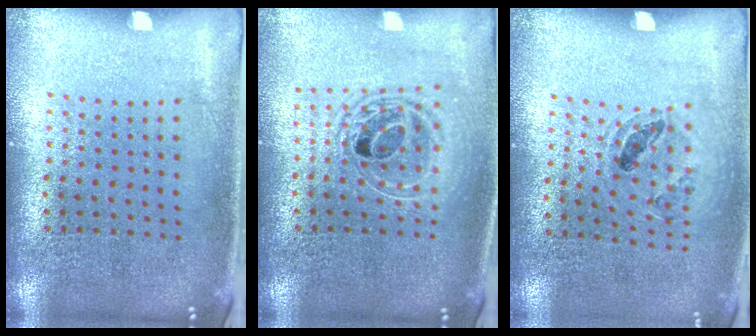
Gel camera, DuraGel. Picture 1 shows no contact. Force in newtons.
{"total": 1.7, "press": 1.4, "slide": 0.9}
{"total": 0.9, "press": 0.9, "slide": 0.1}